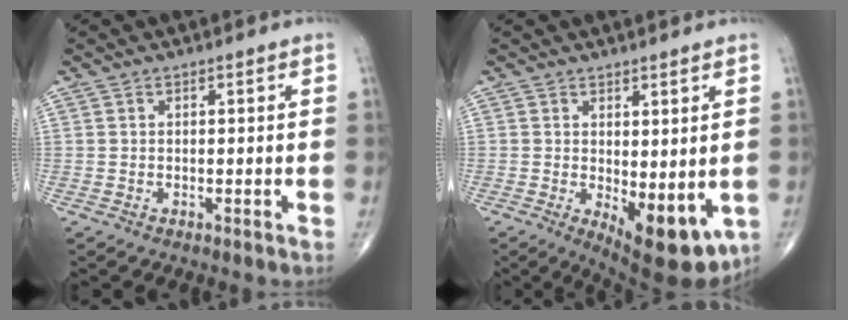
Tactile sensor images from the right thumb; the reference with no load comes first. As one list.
[{"total": 11.0, "force": [-1.9, 4.6, 9.8], "torque": [-0.115, -0.025, -0.010]}]